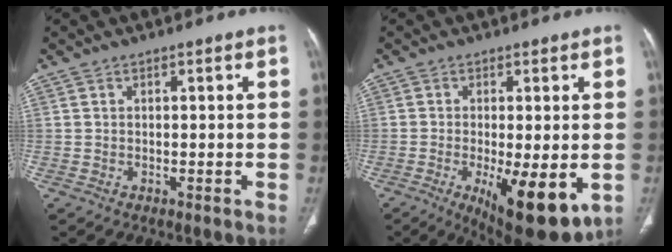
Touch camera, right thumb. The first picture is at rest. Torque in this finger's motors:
{"motor_torque": [2.64, 2.37, 0.12, -0.07, 0.33]}